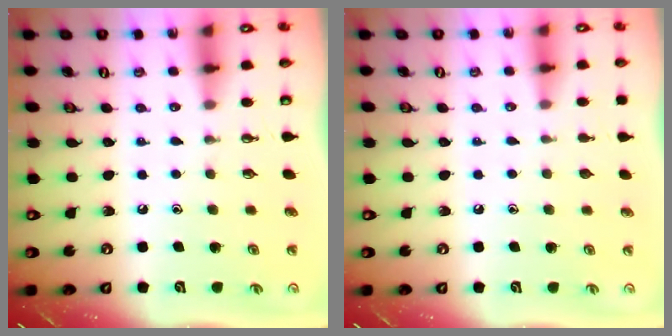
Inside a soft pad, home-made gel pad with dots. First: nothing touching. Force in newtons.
{"total": 0.5, "press": 0.5, "slide": 0.1}